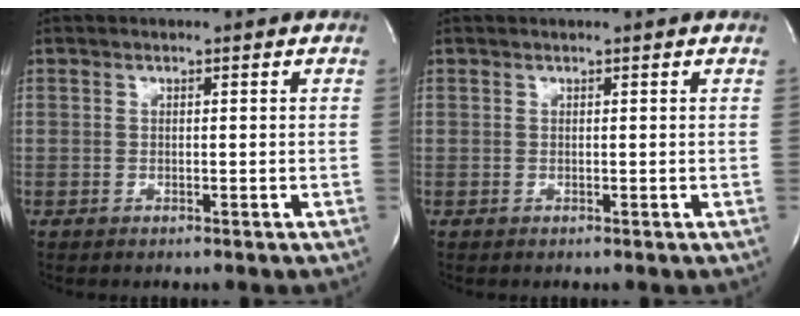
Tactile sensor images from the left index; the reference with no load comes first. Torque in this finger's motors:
{"motor_torque": [-0.32, 0.18, -0.03, -0.01]}